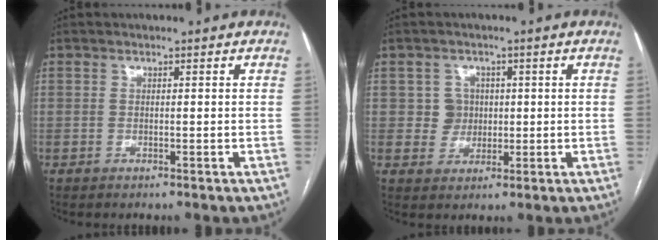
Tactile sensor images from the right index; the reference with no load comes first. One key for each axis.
{"total": 3.4, "fx": 0.5, "fy": 3.4, "fz": 0.3, "tx": 0.002, "ty": 0.010, "tz": 0.010}